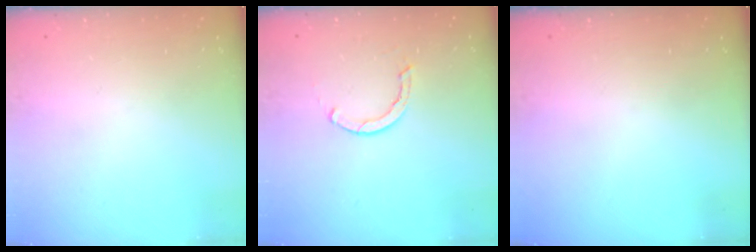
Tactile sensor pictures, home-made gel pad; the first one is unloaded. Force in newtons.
{"total": 2.3, "press": 2.3, "slide": 0.1}
{"total": 0.0}